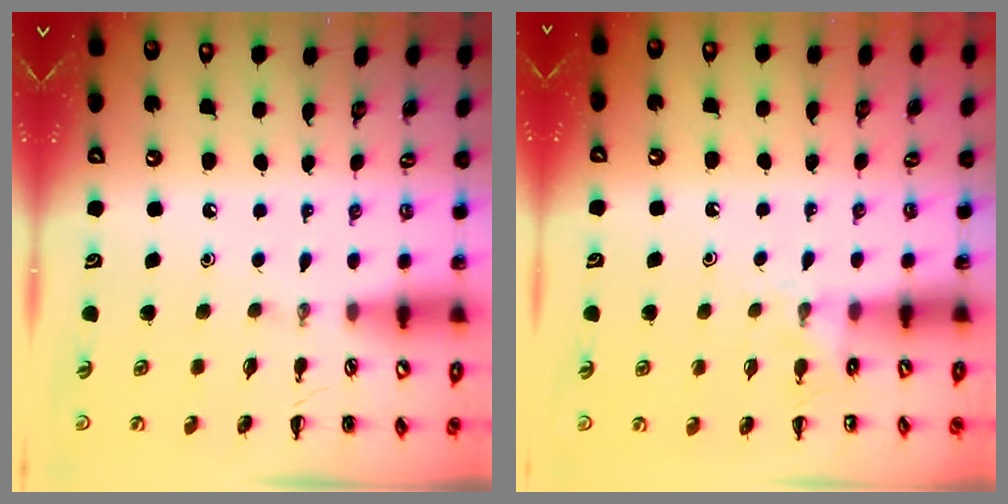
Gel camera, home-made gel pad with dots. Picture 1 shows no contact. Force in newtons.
{"total": 4.7, "press": 4.4, "slide": 1.5}